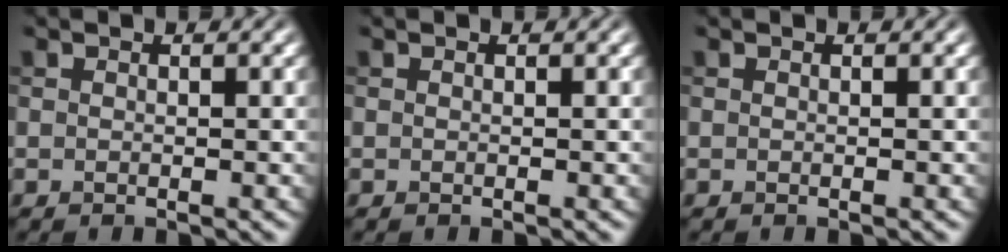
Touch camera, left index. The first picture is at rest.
{"total": 0.0}
{"total": 0.0}